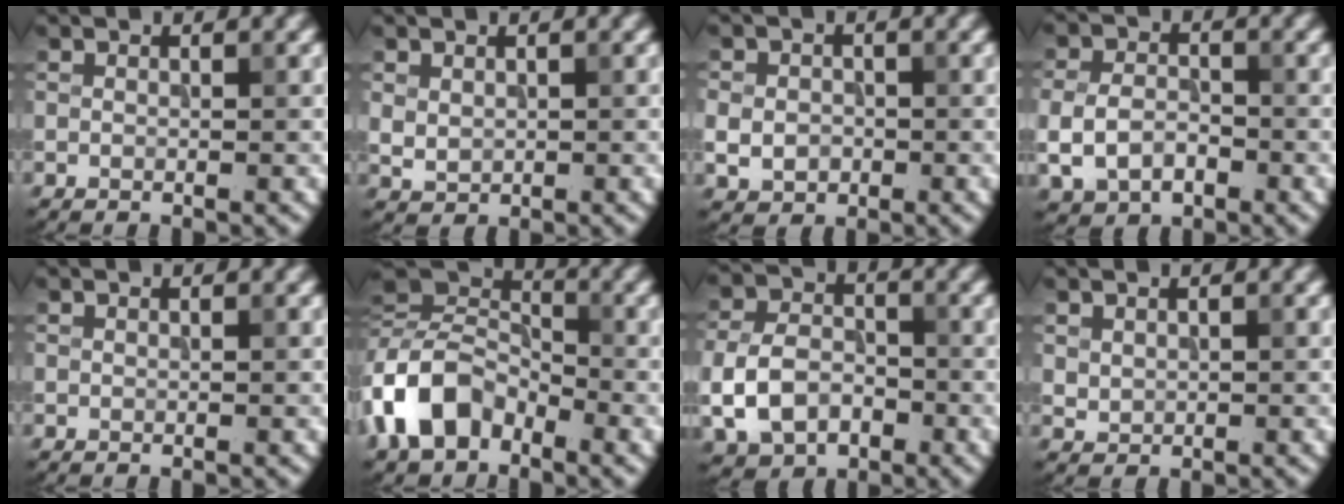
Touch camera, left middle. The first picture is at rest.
{"total": 1.5, "force": [0.3, 1.2, 0.8], "torque": [-0.017, -0.003, 0.011]}
{"total": 2.9, "force": [-0.5, 2.4, 1.5], "torque": [-0.027, -0.005, -0.011]}
{"total": 4.1, "force": [-1.2, 2.9, 2.6], "torque": [-0.055, -0.005, -0.025]}
{"total": 0.0}
{"total": 8.3, "force": [-3.7, 5.4, 5.1], "torque": [-0.099, 0.013, -0.090]}
{"total": 6.0, "force": [-2.0, 4.4, 3.7], "torque": [-0.076, -0.002, -0.042]}
{"total": 0.9, "force": [0.4, 0.8, 0.3], "torque": [-0.006, -0.004, 0.013]}